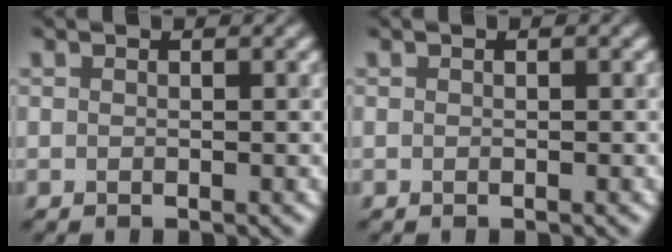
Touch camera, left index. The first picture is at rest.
{"total": 0.0}